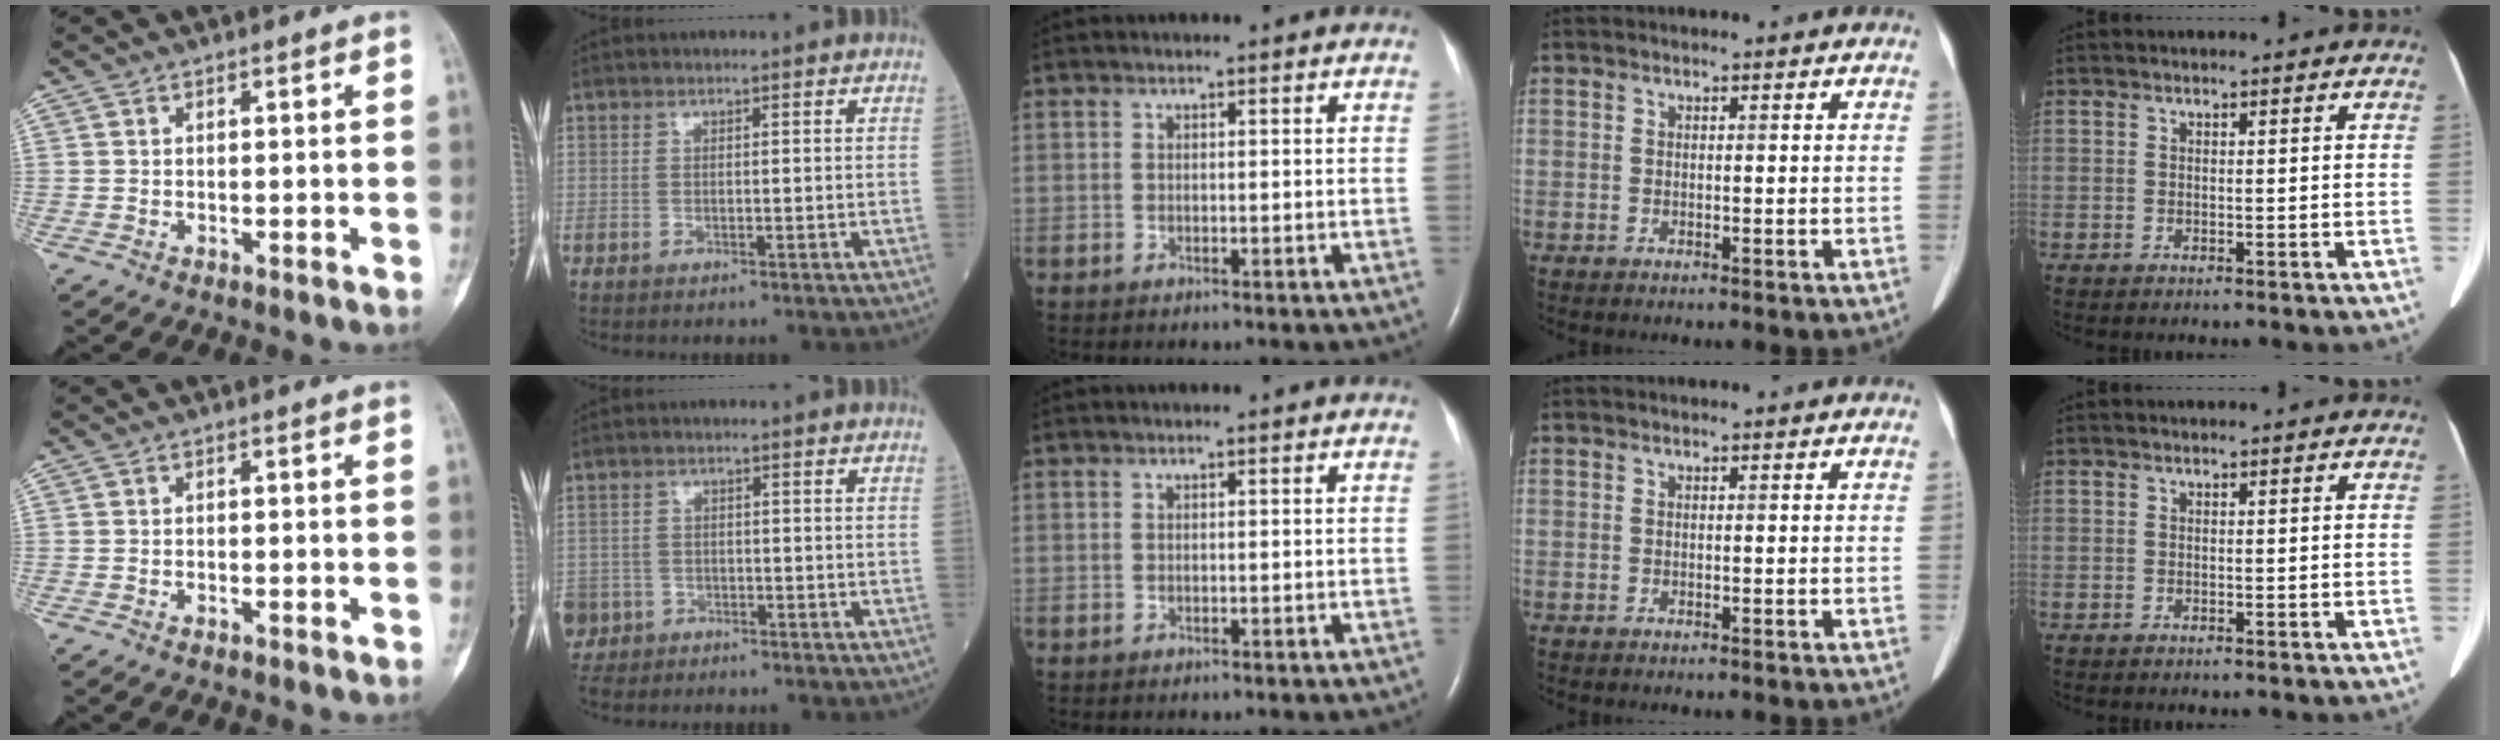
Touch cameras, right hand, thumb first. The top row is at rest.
{"index": {"total": 6.0, "force": [-4.1, 4.4, 0.0], "torque": [-0.008, 0.004, -0.077]}}